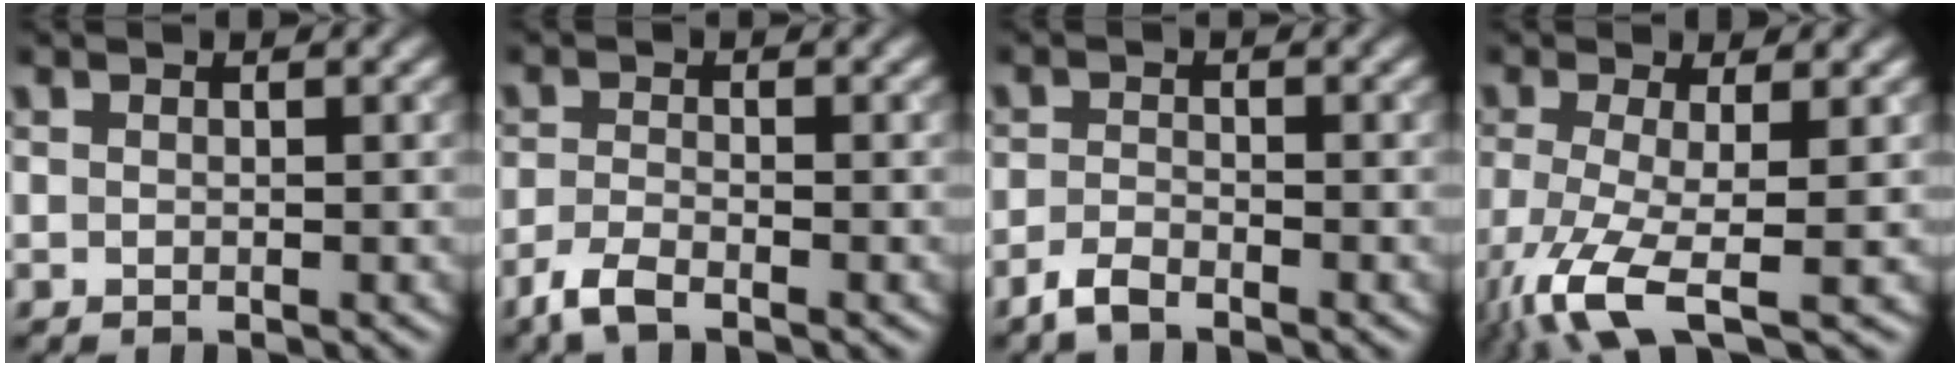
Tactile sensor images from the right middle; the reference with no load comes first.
{"total": 2.5, "force": [-2.0, 0.5, 1.4], "torque": [-0.039, -0.008, -0.049]}
{"total": 1.9, "force": [-1.7, 0.3, 0.8], "torque": [-0.024, -0.003, -0.041]}
{"total": 6.9, "force": [-3.4, 1.8, 5.7], "torque": [-0.133, -0.018, -0.070]}